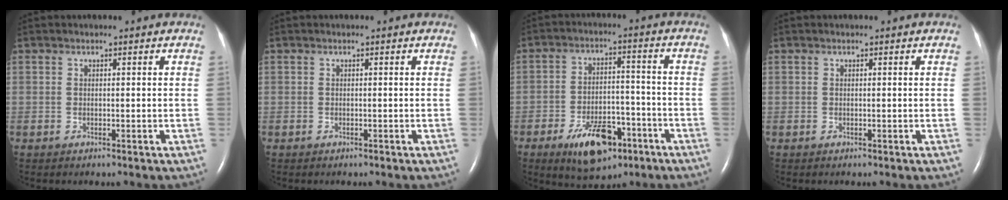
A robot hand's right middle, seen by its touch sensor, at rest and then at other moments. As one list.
[{"total": 0.0}, {"total": 11.0, "force": [-6.2, 5.2, 7.4], "torque": [-0.125, 0.001, -0.094]}, {"total": 0.0}]